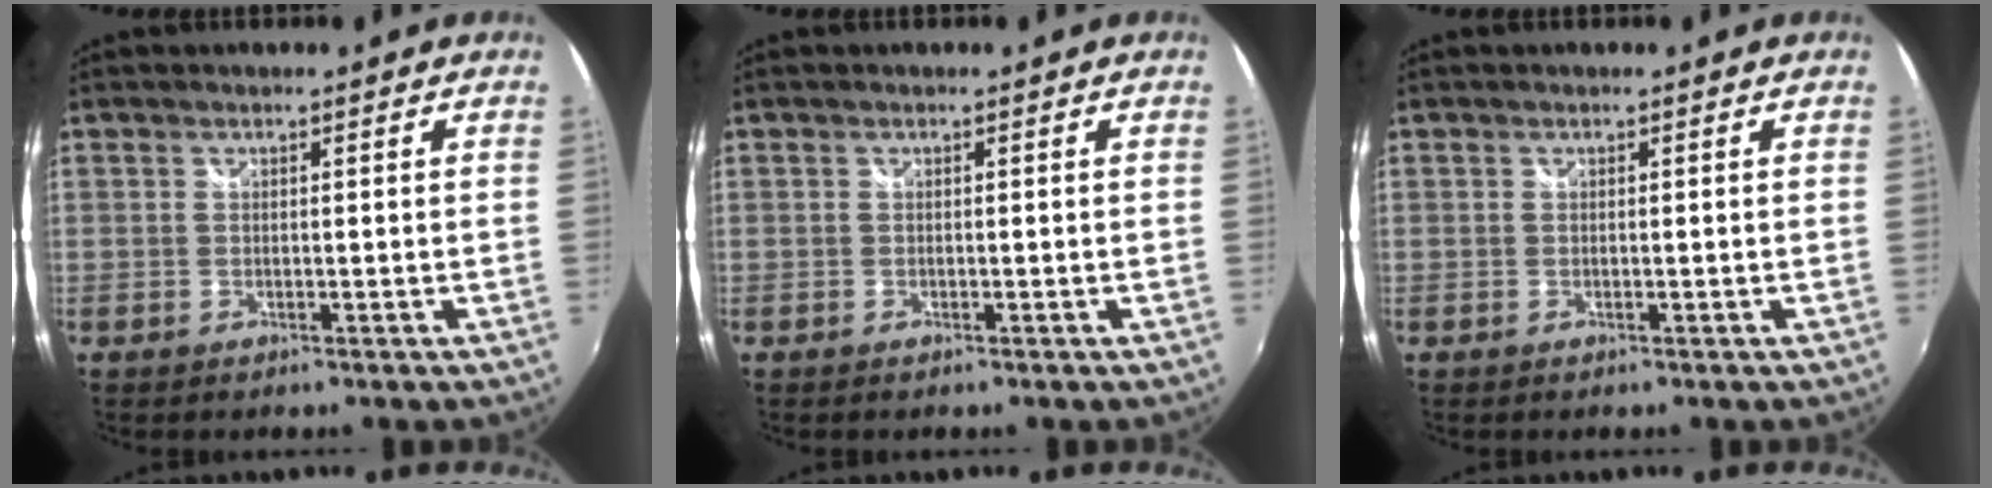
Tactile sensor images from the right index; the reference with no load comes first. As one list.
[{"total": 0.0}, {"total": 0.0}]